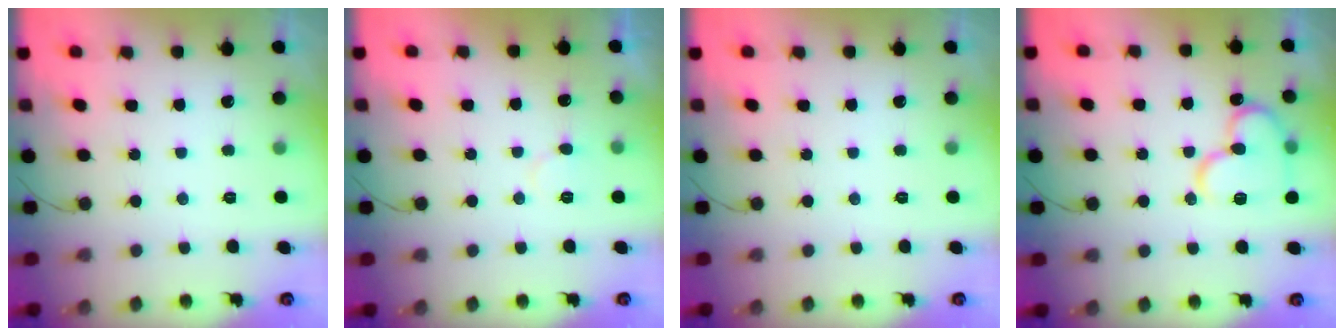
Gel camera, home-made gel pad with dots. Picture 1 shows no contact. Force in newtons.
{"total": 6.0, "press": 6.0, "slide": 0.3}
{"total": 0.0}
{"total": 14.3, "press": 14.2, "slide": 1.5}